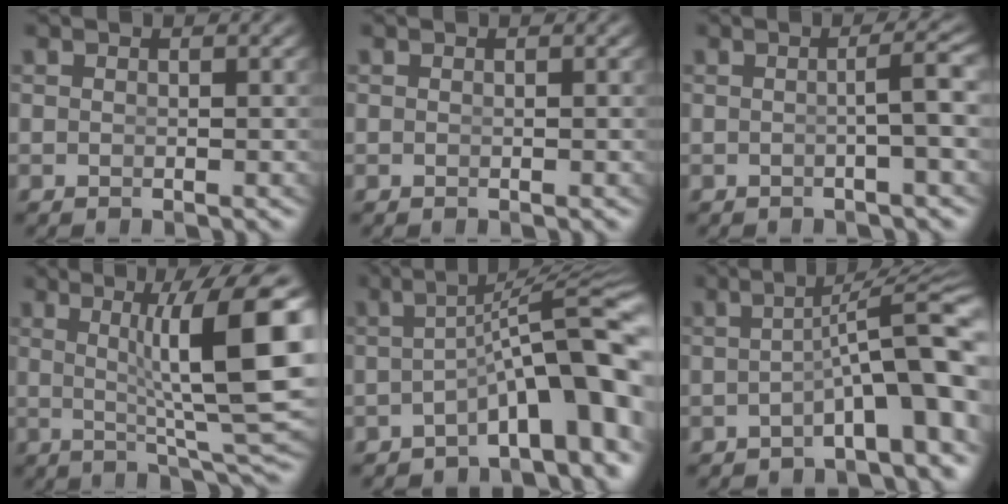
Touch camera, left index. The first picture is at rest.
{"total": 0.0}
{"total": 2.4, "force": [-0.4, -0.6, 2.3], "torque": [-0.030, 0.005, -0.005]}
{"total": 10.6, "force": [1.6, 1.9, 10.3], "torque": [-0.136, -0.001, 0.029]}
{"total": 7.5, "force": [-3.0, 1.3, 6.8], "torque": [-0.091, -0.004, -0.031]}
{"total": 5.5, "force": [-2.7, 0.2, 4.8], "torque": [-0.067, 0.000, -0.032]}